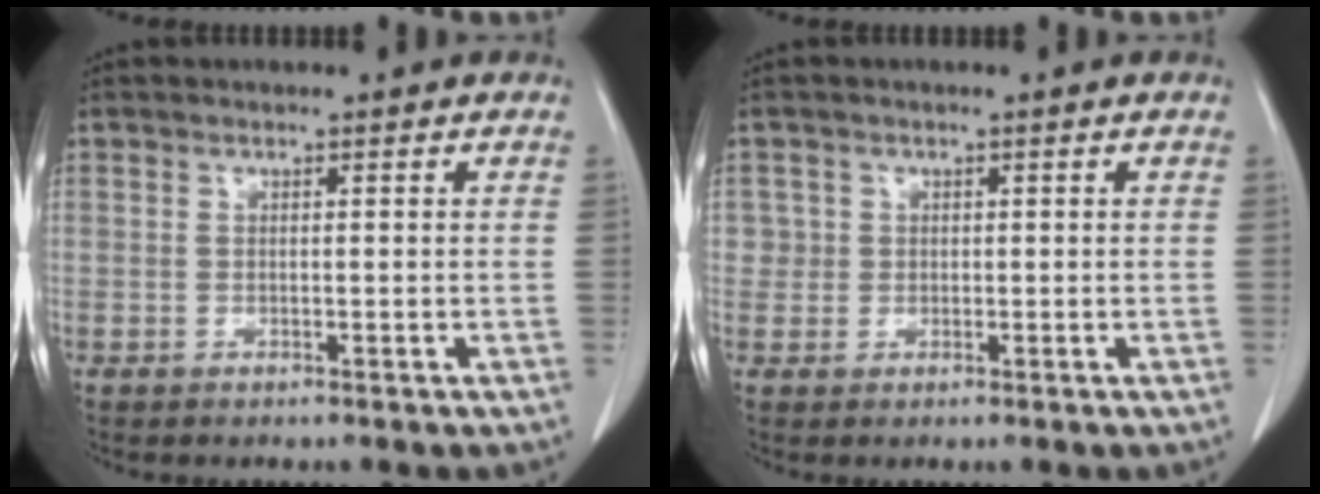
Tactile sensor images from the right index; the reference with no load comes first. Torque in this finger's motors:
{"motor_torque": [0.04, 0.00, 0.10, 0.00]}